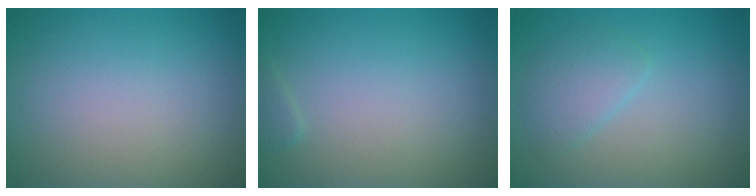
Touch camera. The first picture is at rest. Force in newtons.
{"total": 0.6, "press": 0.6, "slide": 0.1}
{"total": 2.2, "press": 2.1, "slide": 0.1}